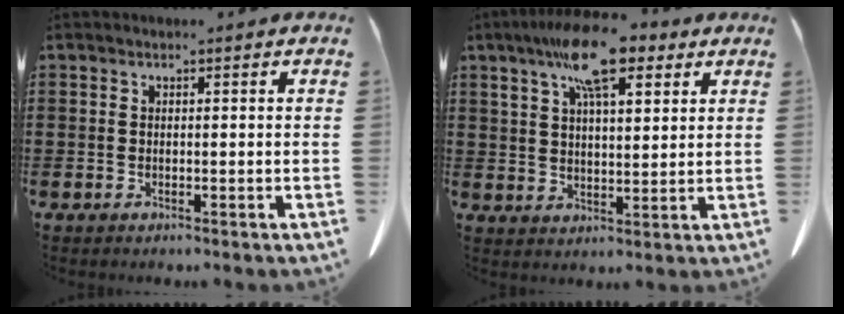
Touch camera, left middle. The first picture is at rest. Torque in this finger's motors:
{"motor_torque": [2.14, 0.00, 0.74, 0.21]}